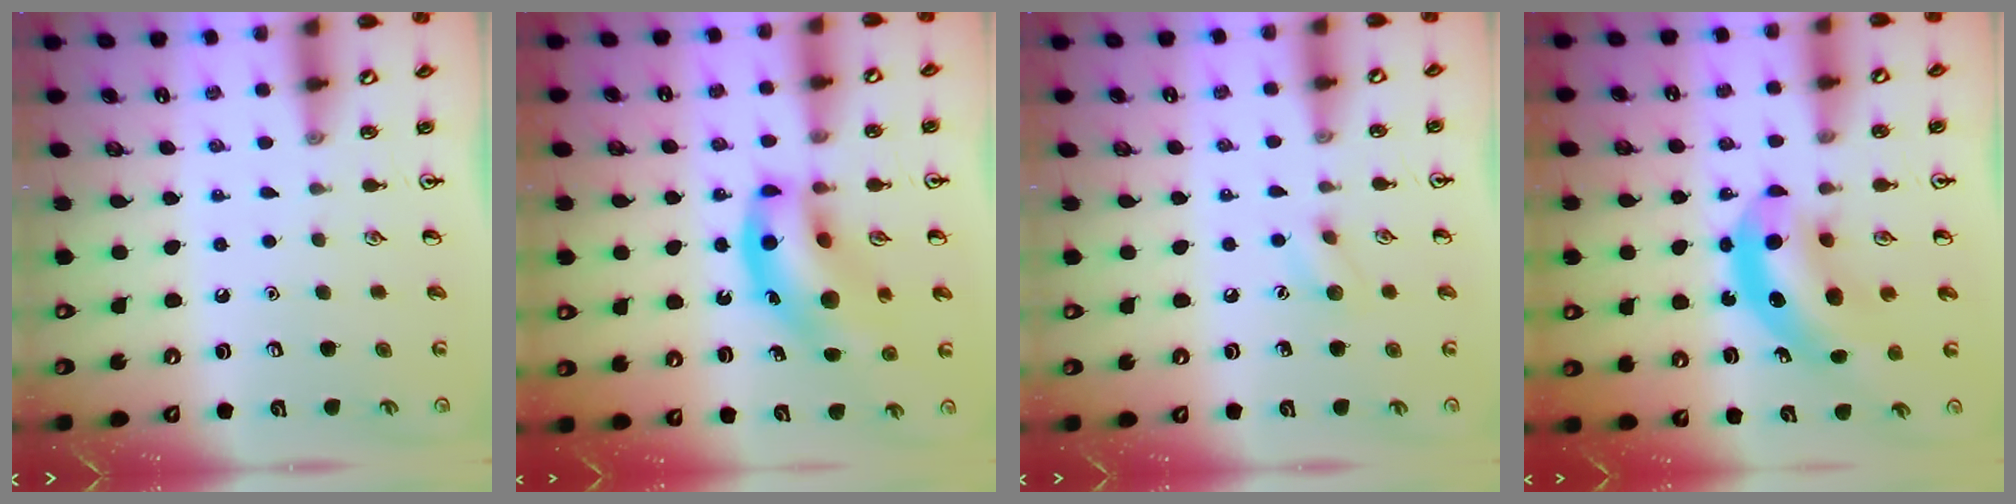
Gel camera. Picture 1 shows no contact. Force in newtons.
{"total": 16.3, "press": 15.8, "slide": 3.8}
{"total": 7.0, "press": 6.8, "slide": 1.7}
{"total": 9.4, "press": 9.0, "slide": 2.9}